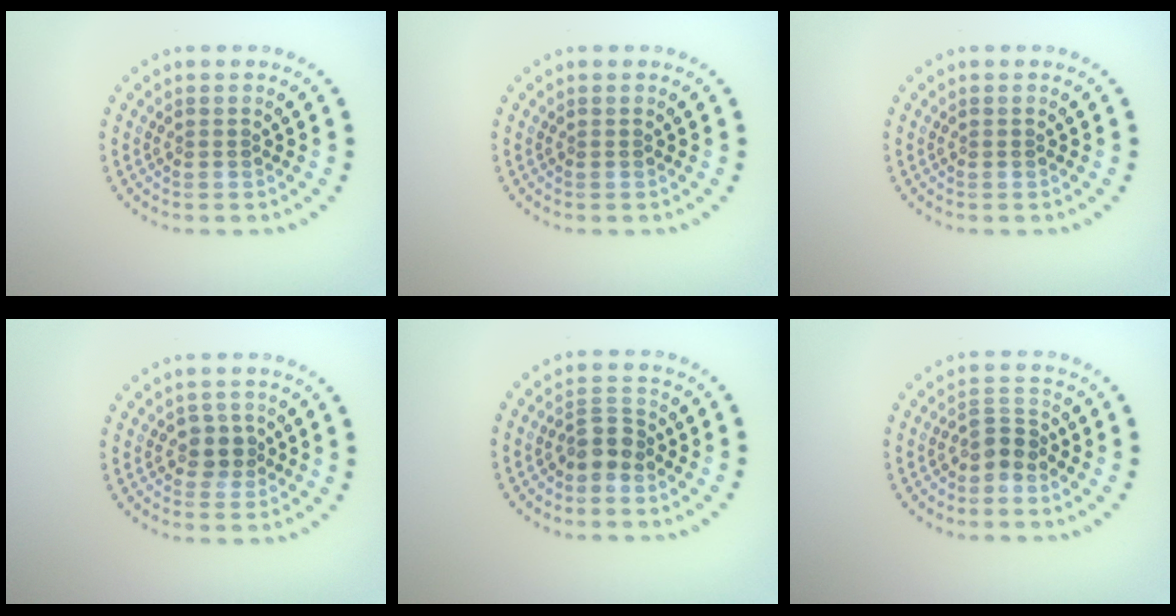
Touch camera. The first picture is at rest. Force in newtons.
{"total": 0.0}
{"total": 0.0}
{"total": 1.8, "press": 1.5, "slide": 0.9}
{"total": 2.1, "press": 1.7, "slide": 1.2}
{"total": 2.3, "press": 1.7, "slide": 1.5}